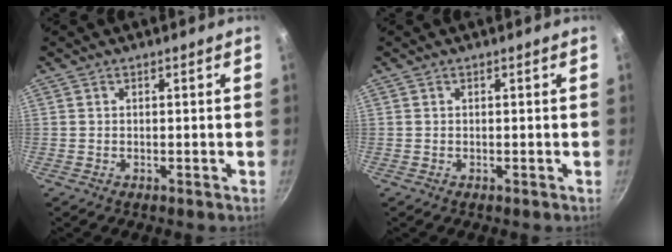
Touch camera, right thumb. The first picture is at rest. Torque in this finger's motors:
{"motor_torque": [-0.08, -0.08, 0.14, 0.08, -0.01]}